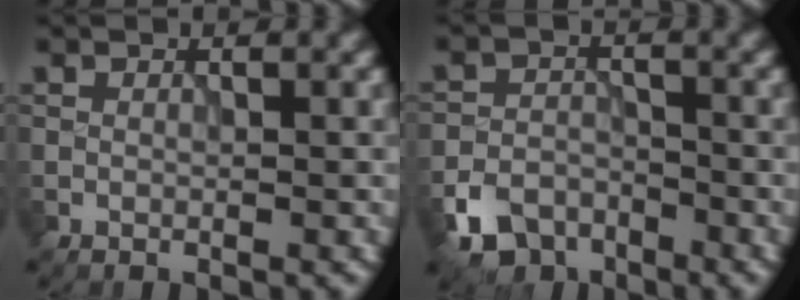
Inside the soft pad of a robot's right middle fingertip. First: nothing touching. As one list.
[{"total": 5.3, "force": [-3.8, 3.2, 1.9], "torque": [-0.033, -0.009, -0.072]}]